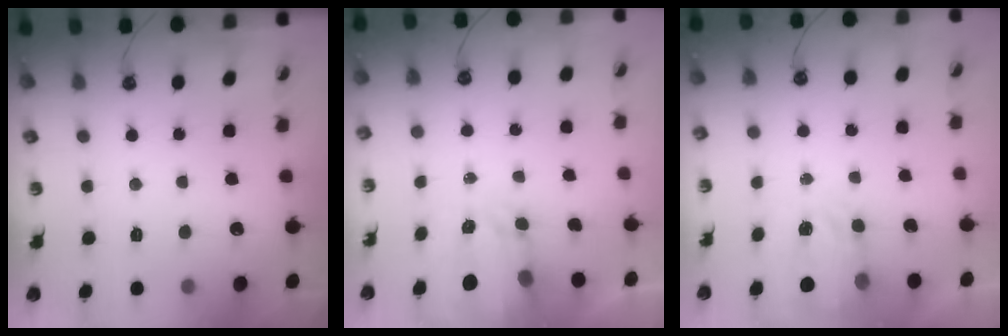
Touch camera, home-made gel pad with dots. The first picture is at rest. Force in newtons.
{"total": 3.6, "press": 3.5, "slide": 0.5}
{"total": 3.8, "press": 3.8, "slide": 0.6}